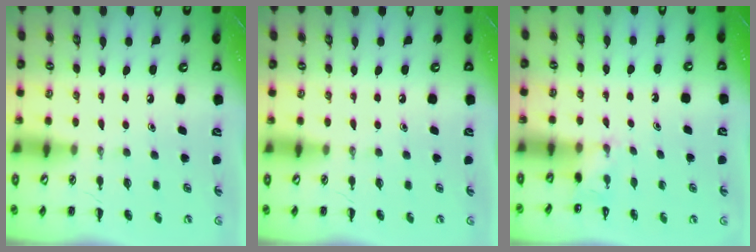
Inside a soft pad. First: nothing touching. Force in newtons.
{"total": 0.0}
{"total": 2.2, "press": 2.1, "slide": 0.7}